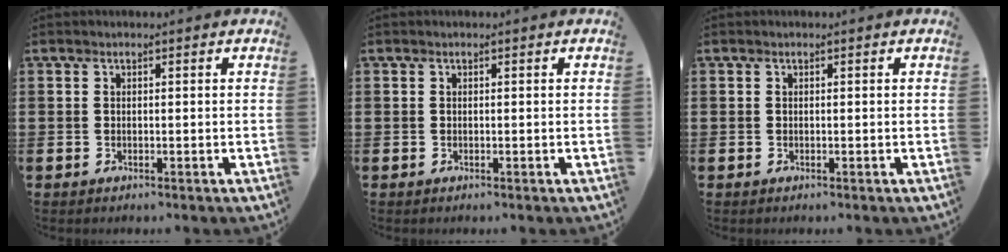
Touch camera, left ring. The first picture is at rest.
{"total": 0.0}
{"total": 0.0}